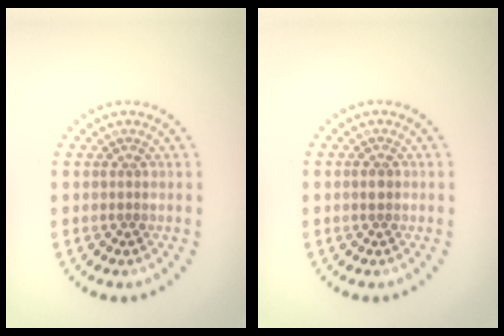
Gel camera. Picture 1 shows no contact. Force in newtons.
{"total": 1.0, "press": 1.0, "slide": 0.1}